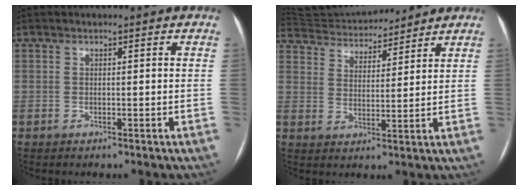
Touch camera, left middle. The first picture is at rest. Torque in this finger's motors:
{"motor_torque": [-0.07, -0.33, -0.10, -0.03]}